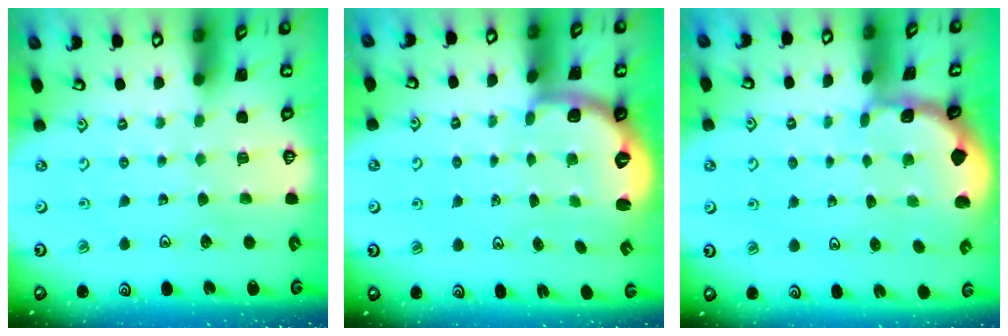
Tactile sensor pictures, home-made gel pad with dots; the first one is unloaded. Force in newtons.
{"total": 2.5, "press": 1.9, "slide": 1.6}
{"total": 1.3, "press": 1.2, "slide": 0.2}